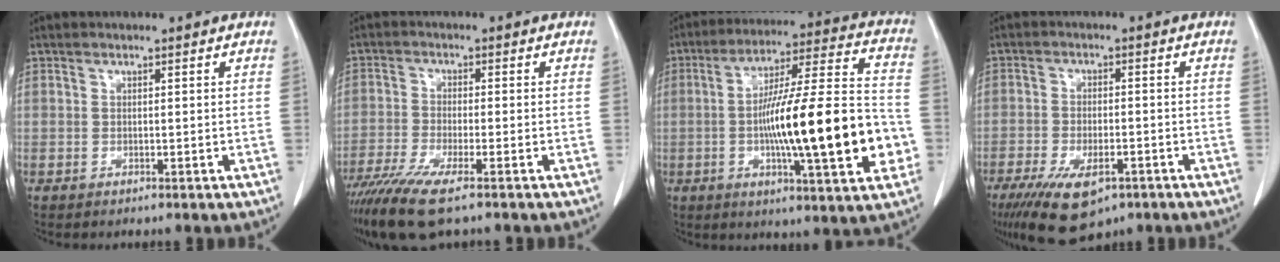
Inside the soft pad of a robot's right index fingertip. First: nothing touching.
{"total": 8.8, "force": [-6.1, 0.9, 6.2], "torque": [-0.116, -0.021, -0.112]}
{"total": 22.5, "force": [-4.1, 2.6, 22.0], "torque": [-0.323, 0.010, -0.061]}
{"total": 10.6, "force": [-6.3, 4.4, 7.3], "torque": [-0.131, -0.014, -0.099]}